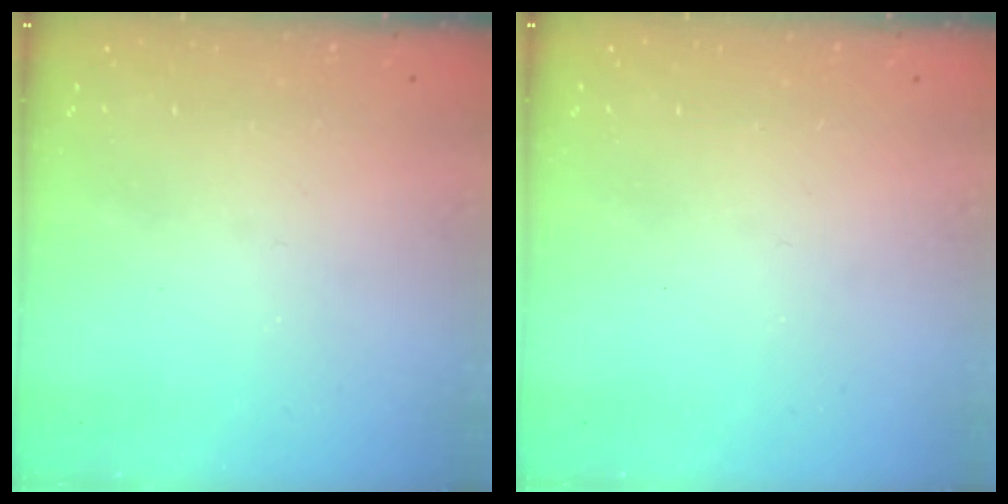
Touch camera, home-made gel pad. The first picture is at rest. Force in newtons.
{"total": 0.0}